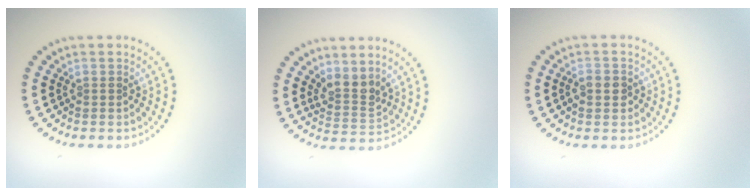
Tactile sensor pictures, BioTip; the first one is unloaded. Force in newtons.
{"total": 2.6, "press": 1.9, "slide": 1.8}
{"total": 1.9, "press": 1.9, "slide": 0.4}